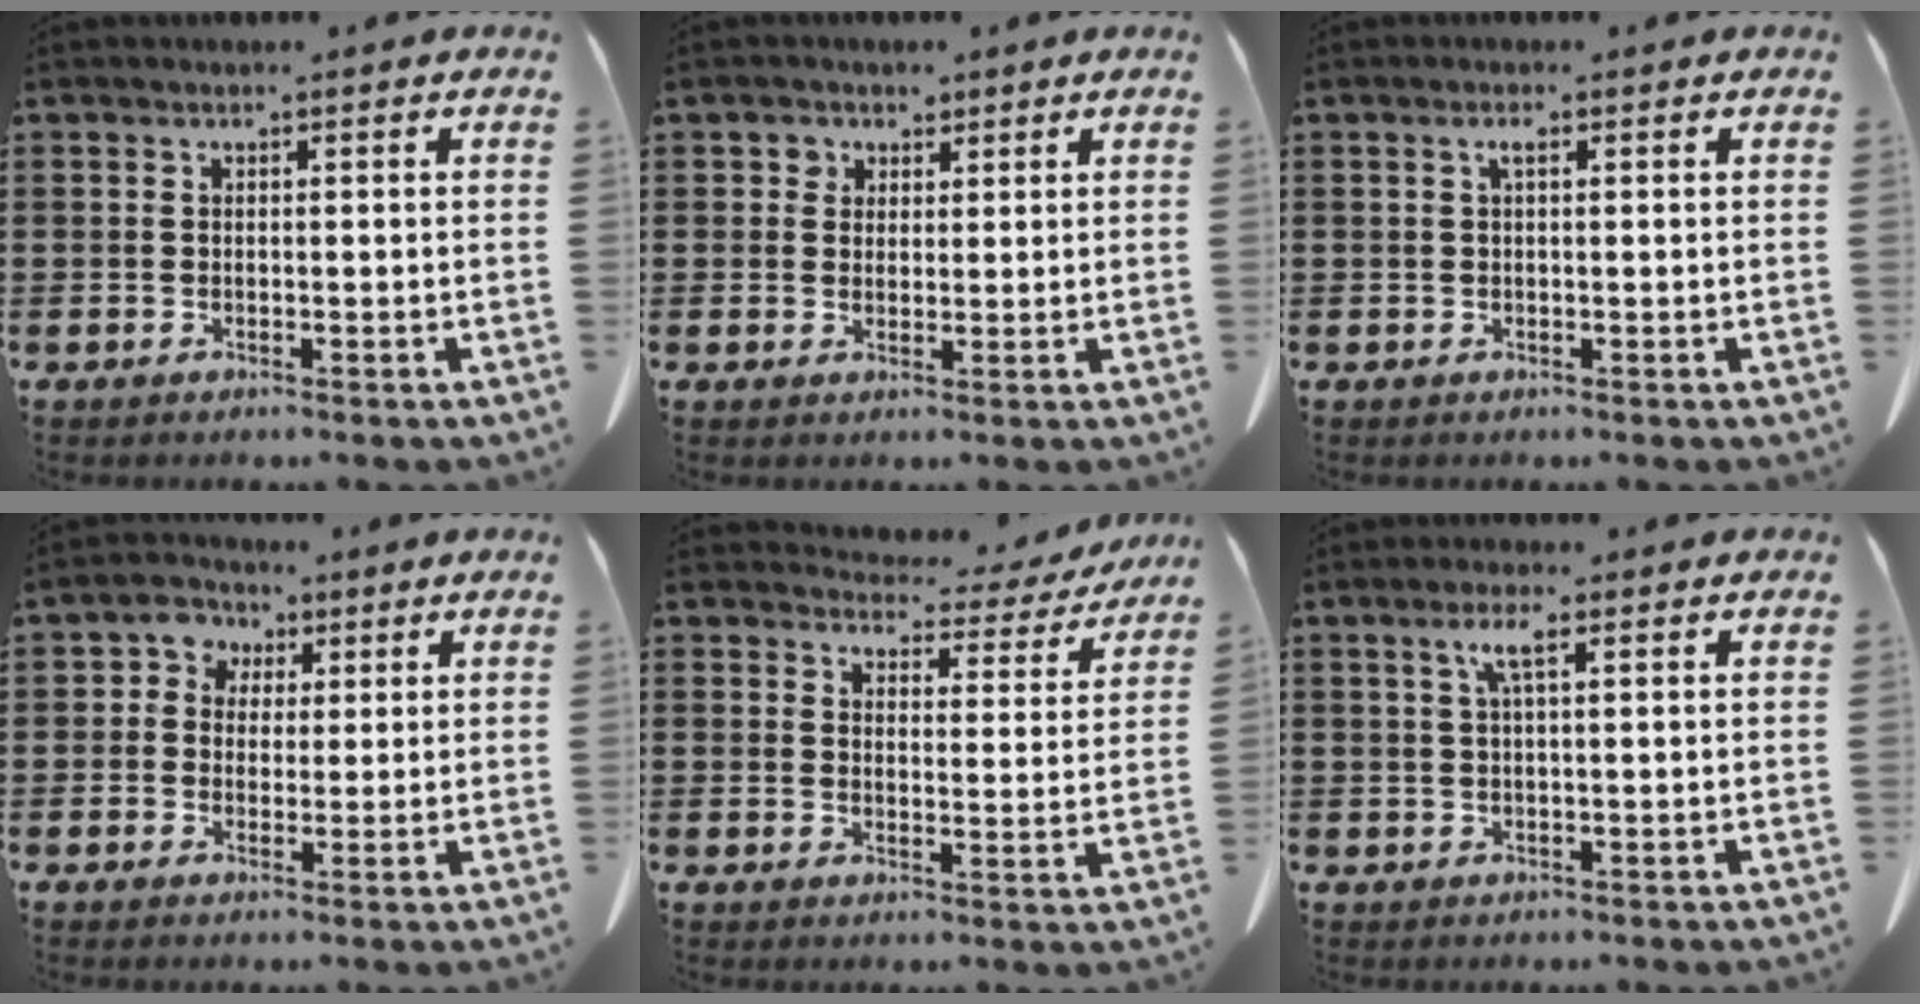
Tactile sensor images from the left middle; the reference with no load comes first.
{"total": 2.6, "force": [1.6, 2.0, 0.3], "torque": [-0.009, 0.008, 0.027]}
{"total": 1.2, "force": [0.4, 0.3, 1.1], "torque": [-0.023, 0.003, 0.005]}
{"total": 3.6, "force": [1.0, 3.4, 0.7], "torque": [-0.033, 0.012, 0.013]}
{"total": 4.6, "force": [4.5, 0.8, 0.7], "torque": [-0.028, -0.026, 0.076]}
{"total": 3.3, "force": [1.3, 0.5, 2.9], "torque": [-0.062, 0.007, 0.020]}